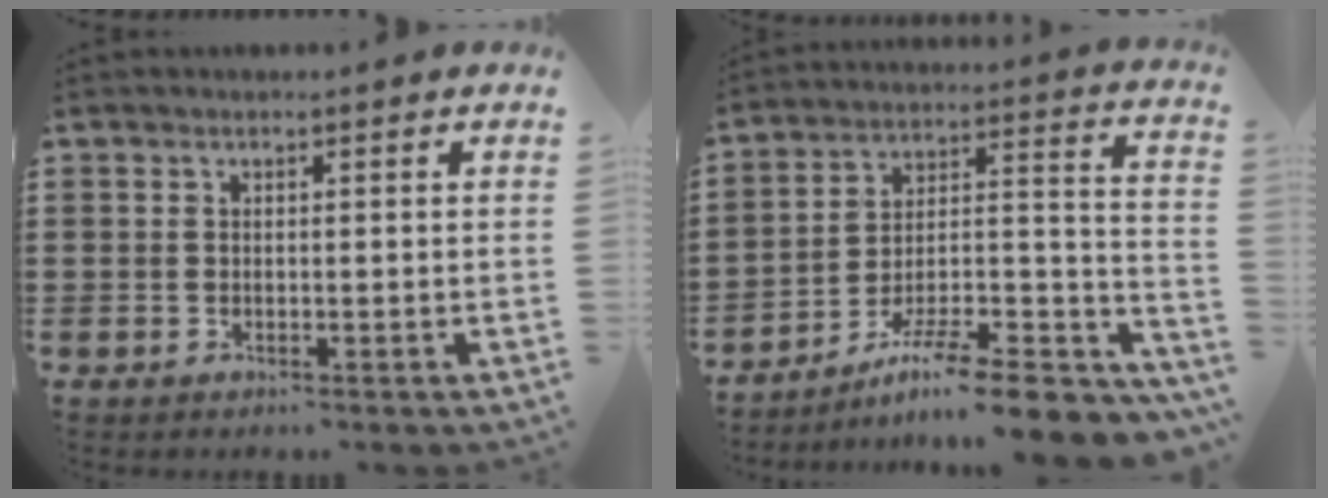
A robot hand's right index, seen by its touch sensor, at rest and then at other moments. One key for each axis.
{"total": 10.3, "fx": -7.8, "fy": 1.2, "fz": 6.6, "tx": -0.096, "ty": 0.011, "tz": -0.144}